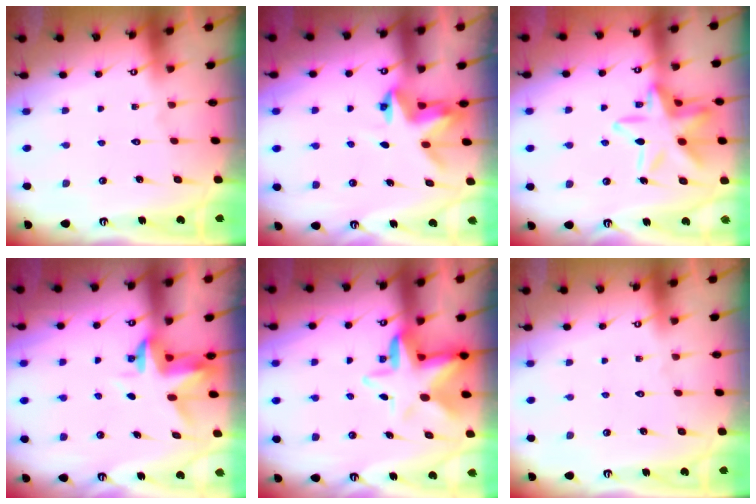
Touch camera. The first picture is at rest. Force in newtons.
{"total": 3.8, "press": 3.8, "slide": 0.3}
{"total": 17.1, "press": 17.1, "slide": 1.5}
{"total": 3.2, "press": 3.1, "slide": 0.5}
{"total": 8.2, "press": 8.1, "slide": 1.2}
{"total": 0.0}